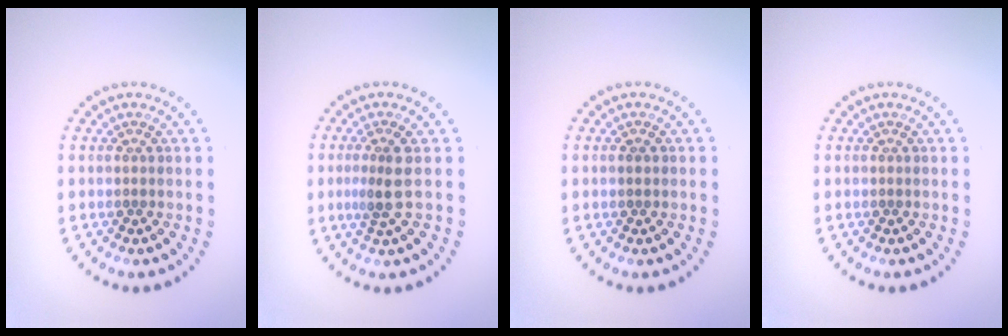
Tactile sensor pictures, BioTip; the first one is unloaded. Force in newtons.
{"total": 2.3, "press": 1.8, "slide": 1.5}
{"total": 0.7, "press": 0.6, "slide": 0.1}
{"total": 0.0}